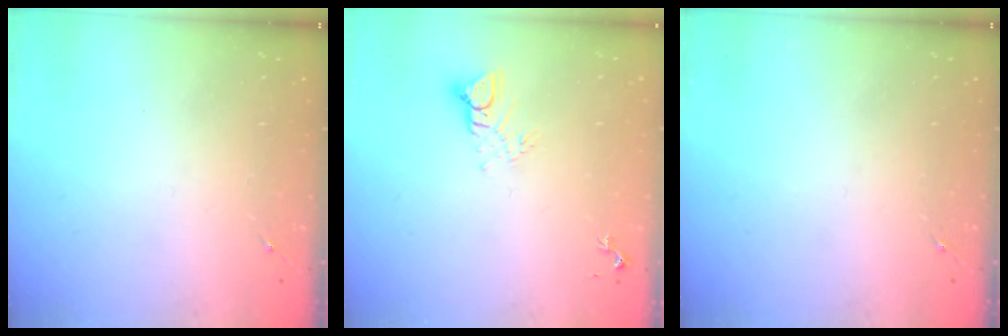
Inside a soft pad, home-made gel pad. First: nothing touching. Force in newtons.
{"total": 5.7, "press": 5.7, "slide": 0.3}
{"total": 0.0}